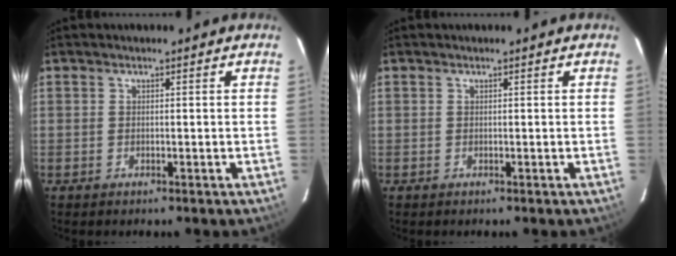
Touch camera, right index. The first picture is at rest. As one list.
[{"total": 0.0}]